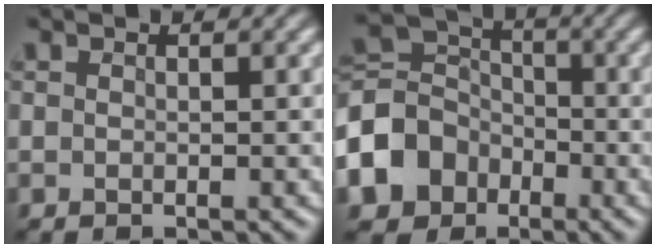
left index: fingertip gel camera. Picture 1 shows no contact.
{"total": 7.4, "force": [-3.3, 5.9, 3.1], "torque": [-0.068, 0.002, -0.080]}